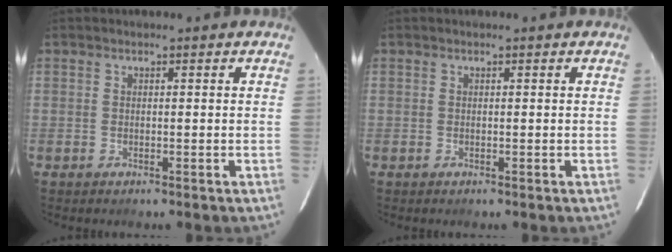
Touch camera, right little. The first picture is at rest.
{"total": 0.0}